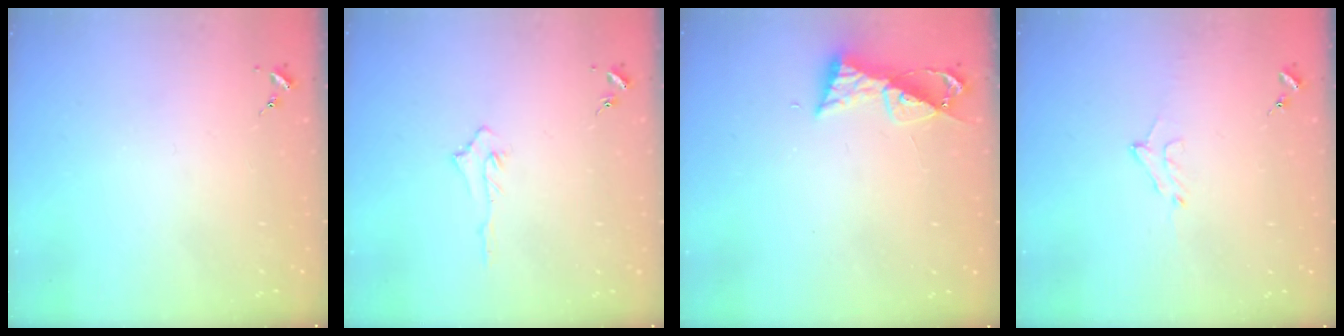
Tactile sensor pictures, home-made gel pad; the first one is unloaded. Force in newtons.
{"total": 3.2, "press": 3.1, "slide": 0.6}
{"total": 7.7, "press": 7.7, "slide": 0.4}
{"total": 7.5, "press": 7.5, "slide": 0.9}